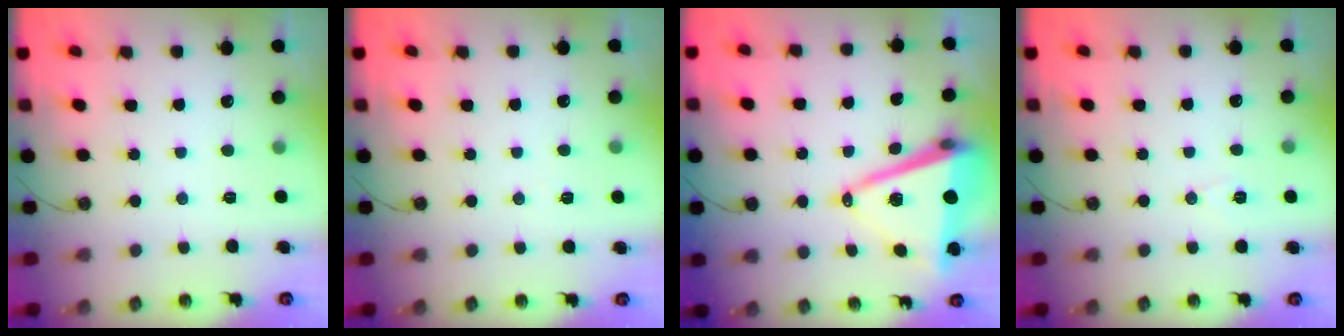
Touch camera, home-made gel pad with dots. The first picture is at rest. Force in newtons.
{"total": 4.1, "press": 1.9, "slide": 3.6}
{"total": 14.5, "press": 13.8, "slide": 4.2}
{"total": 5.4, "press": 4.7, "slide": 2.7}